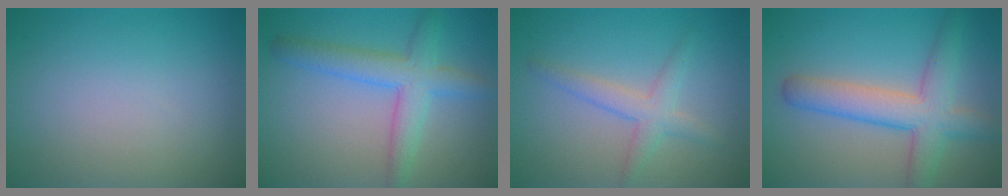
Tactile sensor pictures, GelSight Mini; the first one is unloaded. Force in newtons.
{"total": 4.6, "press": 4.6, "slide": 0.2}
{"total": 2.6, "press": 2.6, "slide": 0.2}
{"total": 5.9, "press": 5.9, "slide": 0.1}